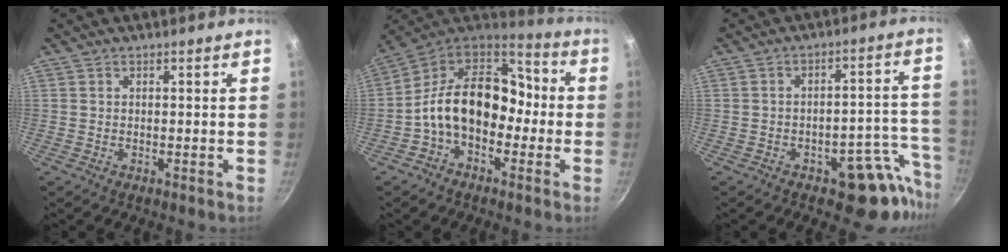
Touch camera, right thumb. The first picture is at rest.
{"total": 17.4, "force": [-2.8, 11.5, 12.7], "torque": [-0.183, 0.062, -0.058]}
{"total": 11.3, "force": [-7.3, 4.9, 7.1], "torque": [-0.035, 0.081, -0.094]}